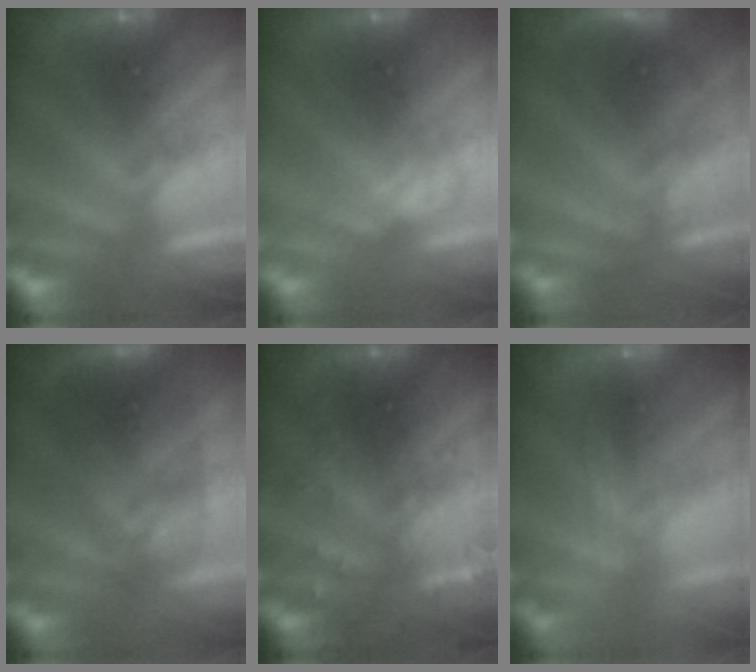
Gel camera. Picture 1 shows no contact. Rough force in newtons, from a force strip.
{"total": 2.8}
{"total": 2.9}
{"total": 3.3}
{"total": 3.0}
{"total": 2.4}